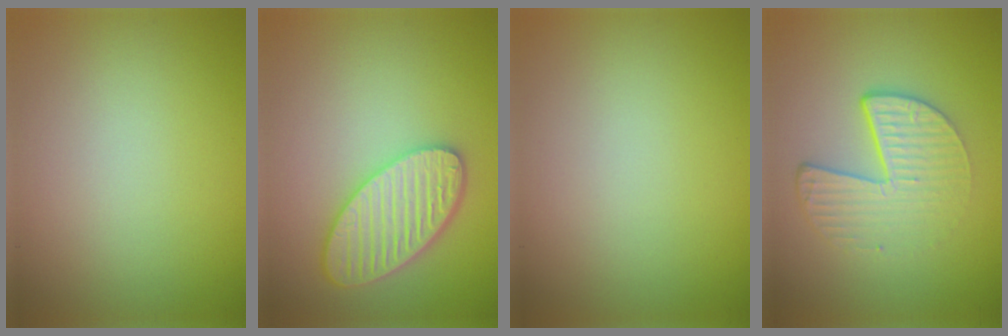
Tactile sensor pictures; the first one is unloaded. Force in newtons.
{"total": 5.3, "press": 4.7, "slide": 2.5}
{"total": 0.0}
{"total": 4.7, "press": 3.0, "slide": 3.6}